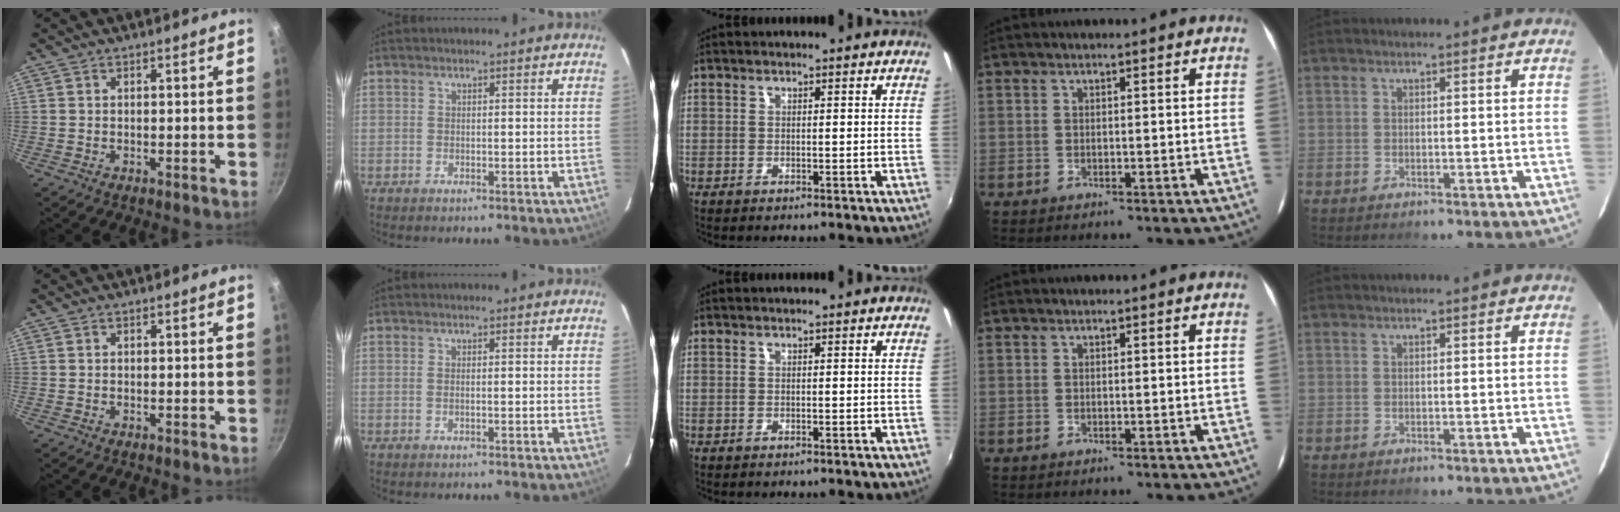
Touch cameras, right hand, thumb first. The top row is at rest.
{"thumb": {"total": 0.5, "force": [0.1, 0.4, 0.3], "torque": [-0.002, 0.004, 0.003]}, "index": {"total": 0.7, "force": [-0.1, 0.0, 0.7], "torque": [-0.014, 0.001, -0.003]}}